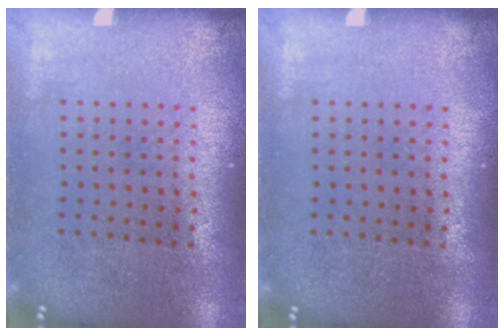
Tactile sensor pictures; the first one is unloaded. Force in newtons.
{"total": 0.0}